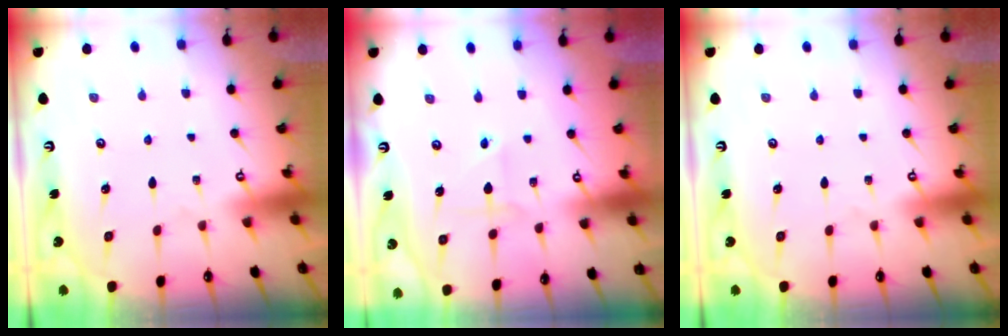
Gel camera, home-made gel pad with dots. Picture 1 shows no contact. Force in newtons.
{"total": 2.8, "press": 2.6, "slide": 0.9}
{"total": 0.0}